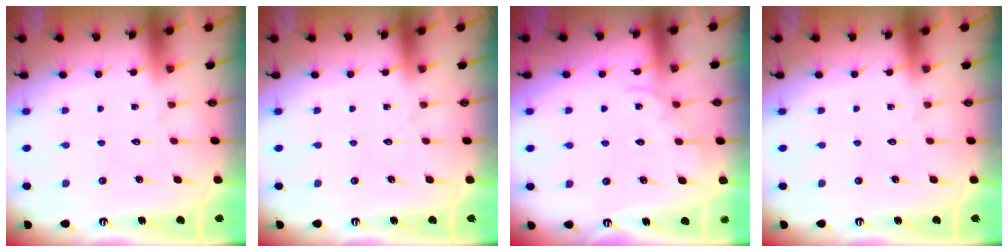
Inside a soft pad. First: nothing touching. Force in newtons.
{"total": 0.0}
{"total": 2.1, "press": 2.1, "slide": 0.3}
{"total": 0.0}